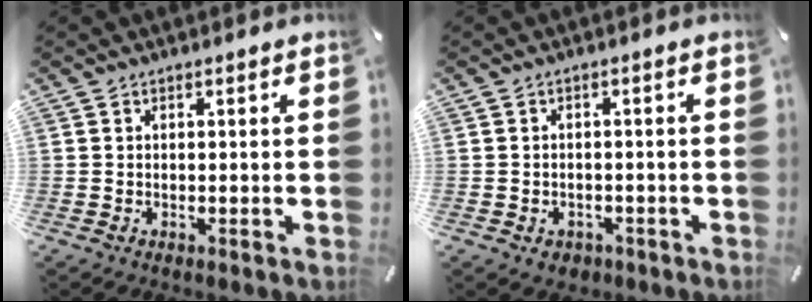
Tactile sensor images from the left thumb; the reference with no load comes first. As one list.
[{"total": 2.5, "force": [-1.1, 2.1, 0.9], "torque": [-0.022, 0.003, -0.024]}]